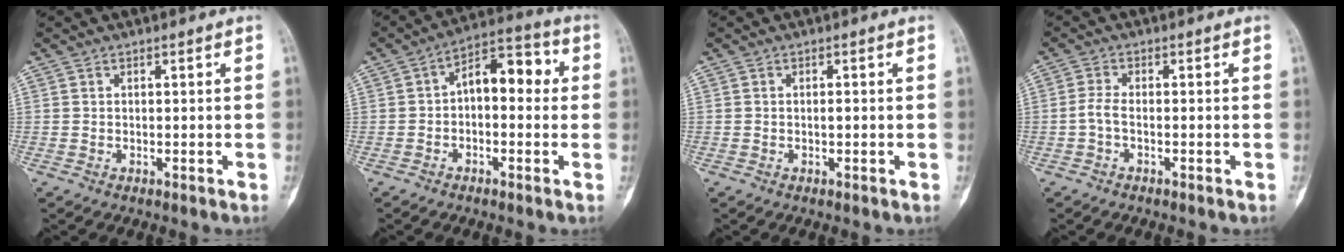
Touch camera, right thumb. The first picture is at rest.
{"total": 9.9, "force": [0.6, 5.6, 8.1], "torque": [-0.092, 0.038, -0.003]}
{"total": 0.7, "force": [-0.1, 0.3, 0.6], "torque": [-0.013, 0.000, -0.002]}
{"total": 2.2, "force": [-0.8, 0.8, 2.0], "torque": [-0.046, 0.002, -0.019]}